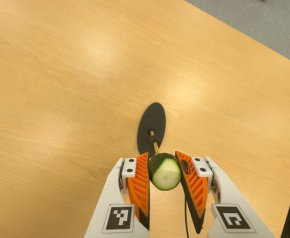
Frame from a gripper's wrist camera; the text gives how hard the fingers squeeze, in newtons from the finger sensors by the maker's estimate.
{"total": 9.3, "left": 8.7, "right": 9.9}